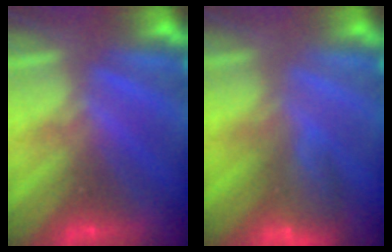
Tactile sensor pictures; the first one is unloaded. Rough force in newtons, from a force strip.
{"total": 7.6}